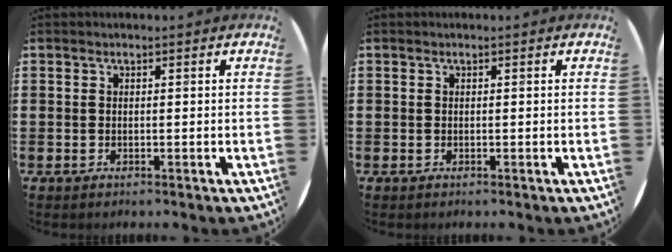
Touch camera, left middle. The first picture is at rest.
{"total": 0.0}